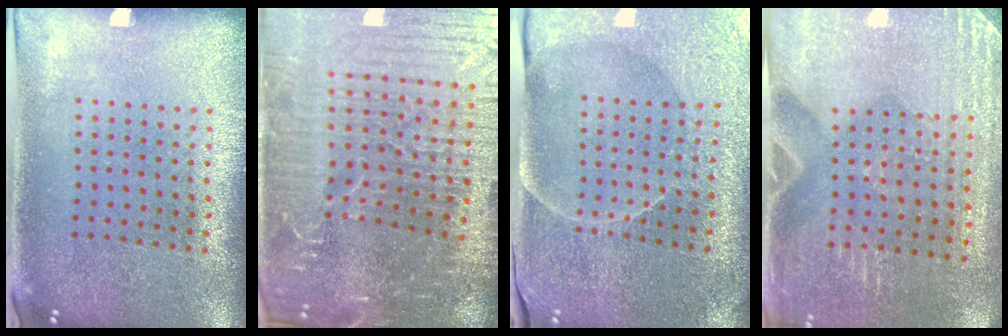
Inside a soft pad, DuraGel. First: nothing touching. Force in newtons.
{"total": 6.9, "press": 6.0, "slide": 3.4}
{"total": 3.8, "press": 3.7, "slide": 0.8}
{"total": 3.0, "press": 2.9, "slide": 0.6}